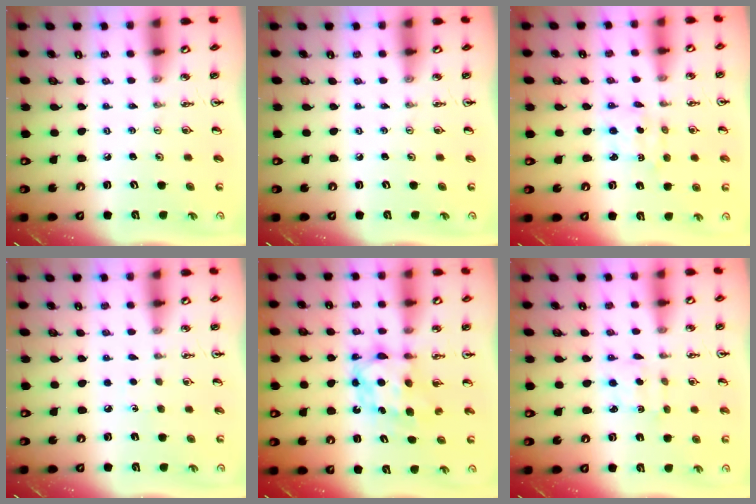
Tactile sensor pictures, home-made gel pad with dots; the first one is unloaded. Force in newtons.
{"total": 0.0}
{"total": 2.3, "press": 2.3, "slide": 0.4}
{"total": 3.7, "press": 3.6, "slide": 0.5}
{"total": 6.5, "press": 6.5, "slide": 0.2}
{"total": 1.9, "press": 1.7, "slide": 0.8}